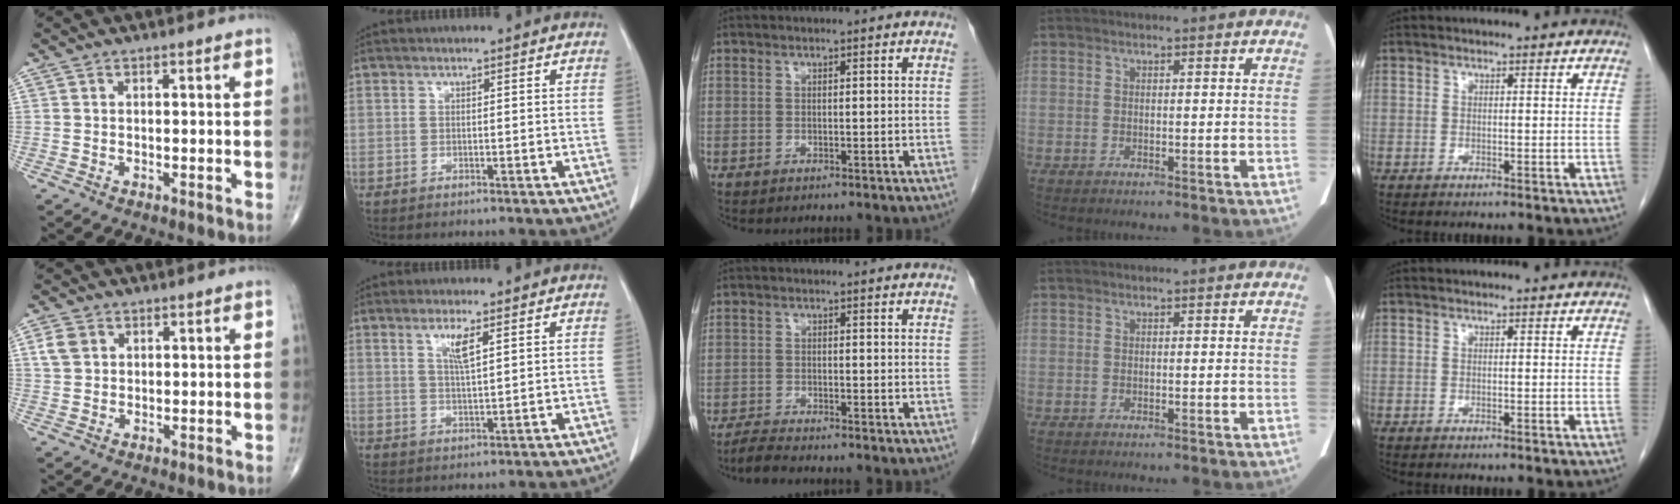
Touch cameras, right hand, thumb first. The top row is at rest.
{"thumb": {"total": 3.6, "force": [1.3, 2.8, 1.8], "torque": [-0.028, 0.003, 0.030]}, "index": {"total": 3.5, "force": [1.7, 0.1, 3.1], "torque": [-0.061, -0.003, 0.034]}, "middle": {"total": 2.3, "force": [-2.2, -0.5, 0.6], "torque": [-0.024, -0.013, -0.046]}}